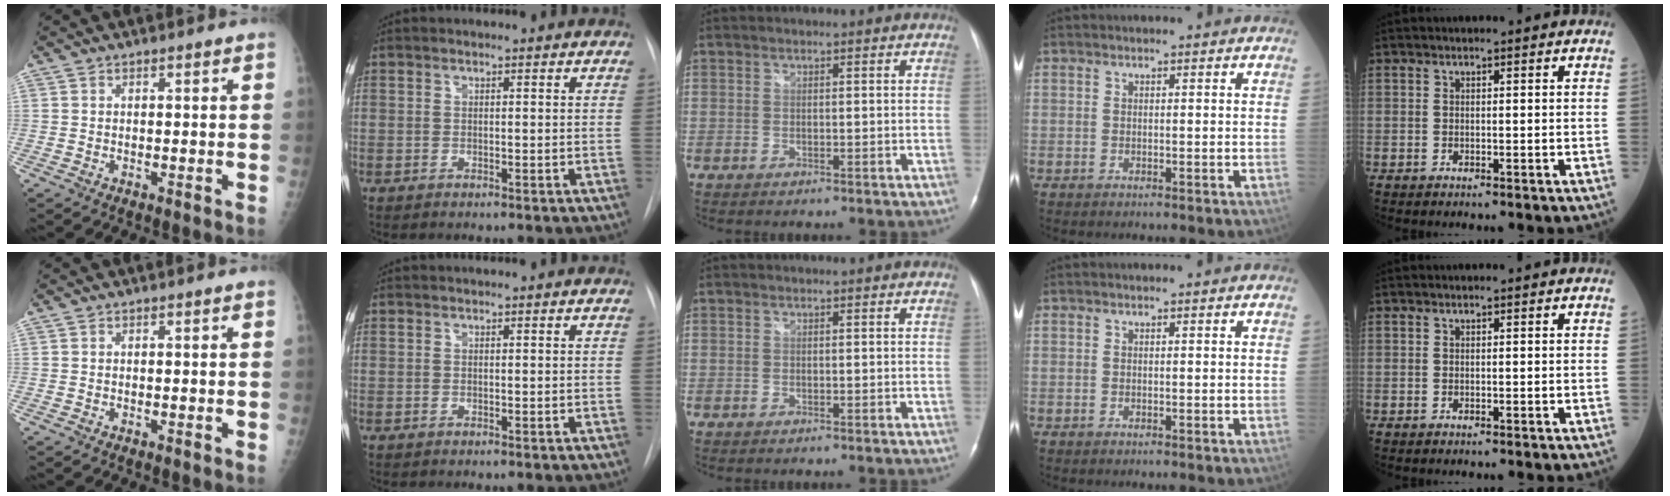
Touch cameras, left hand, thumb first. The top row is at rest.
{}